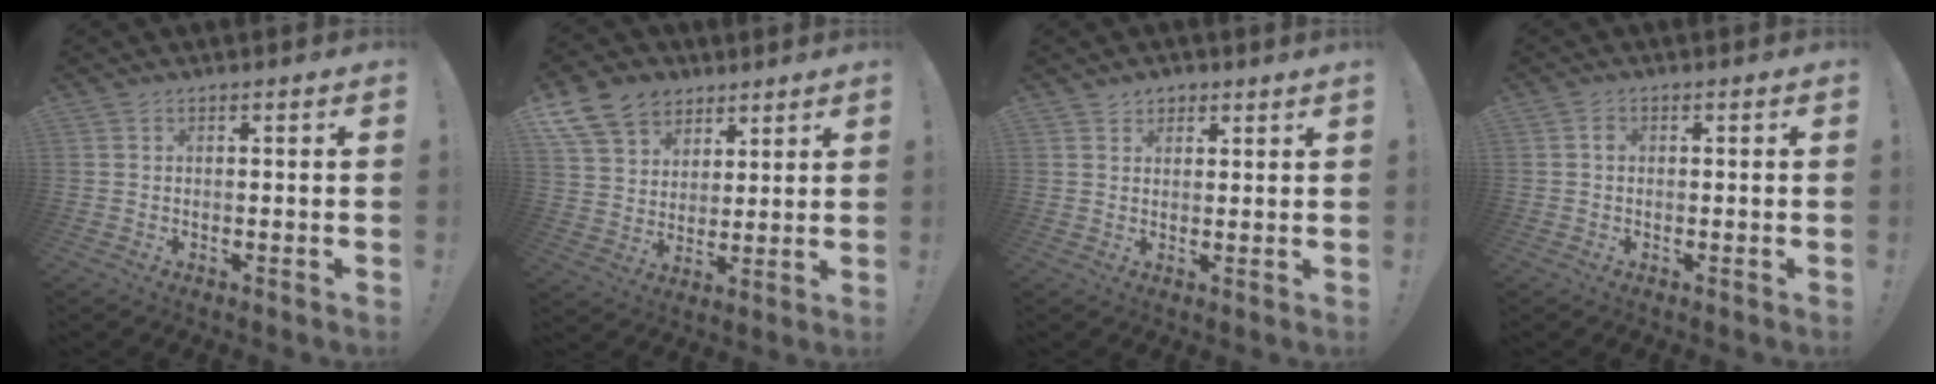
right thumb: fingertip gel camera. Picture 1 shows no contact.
{"total": 13.5, "force": [7.8, 9.9, 4.7], "torque": [-0.077, -0.047, 0.155]}
{"total": 2.4, "force": [1.8, 1.4, 0.3], "torque": [0.002, -0.008, 0.032]}
{"total": 1.6, "force": [-0.3, 1.4, 0.7], "torque": [-0.019, 0.007, -0.006]}